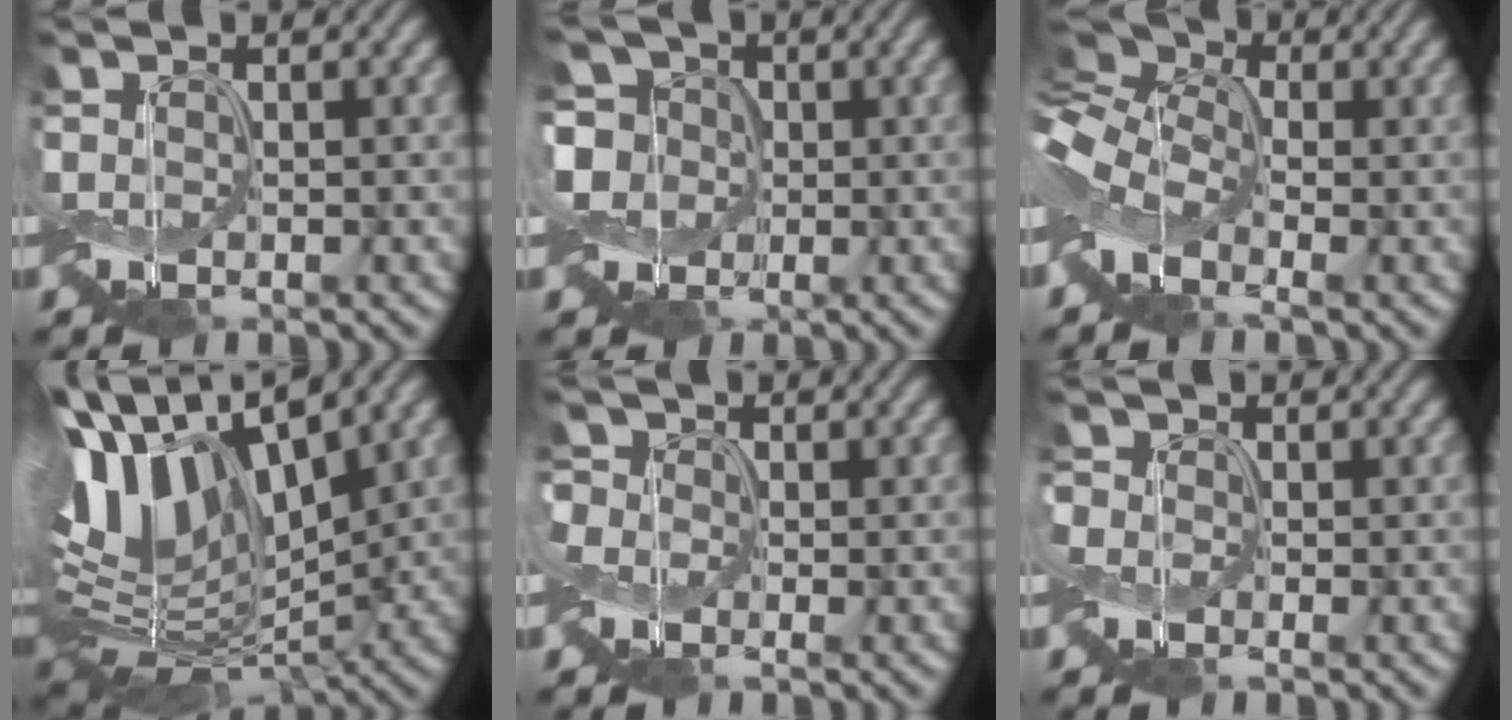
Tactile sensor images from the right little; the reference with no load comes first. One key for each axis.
{"total": 6.0, "fx": -0.1, "fy": 5.1, "fz": 3.1, "tx": -0.085, "ty": 0.028, "tz": -0.029}
{"total": 8.3, "fx": -0.5, "fy": 5.3, "fz": 6.3, "tx": -0.129, "ty": 0.016, "tz": -0.033}
{"total": 12.0, "fx": 3.8, "fy": 6.2, "fz": 9.6, "tx": -0.209, "ty": 0.013, "tz": 0.067}
{"total": 4.7, "fx": 1.7, "fy": 3.8, "fz": 2.2, "tx": -0.060, "ty": 0.026, "tz": 0.001}
{"total": 1.6, "fx": 0.5, "fy": 1.4, "fz": 0.5, "tx": -0.033, "ty": 0.010, "tz": 0.000}